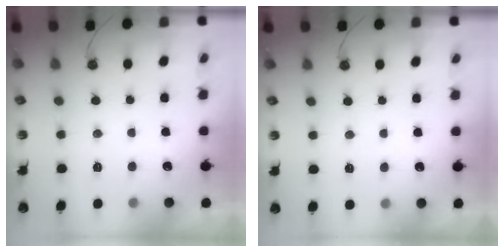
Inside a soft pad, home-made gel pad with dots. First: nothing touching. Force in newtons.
{"total": 2.0, "press": 2.0, "slide": 0.3}